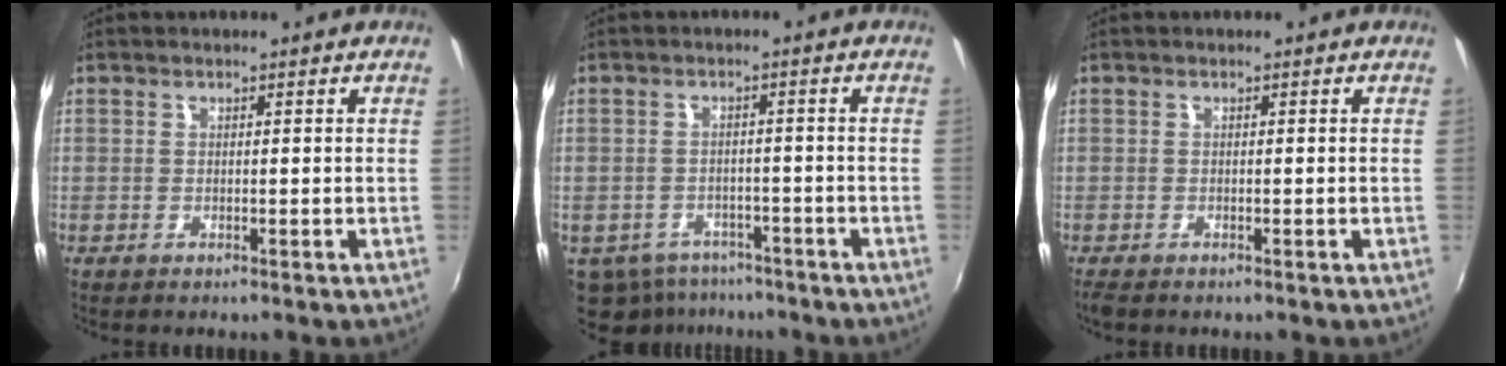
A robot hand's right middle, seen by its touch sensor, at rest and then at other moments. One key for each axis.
{"total": 9.9, "fx": -7.0, "fy": 6.1, "fz": 3.5, "tx": -0.097, "ty": -0.015, "tz": -0.096}
{"total": 1.6, "fx": -1.3, "fy": 0.5, "fz": 0.8, "tx": -0.018, "ty": -0.009, "tz": -0.021}